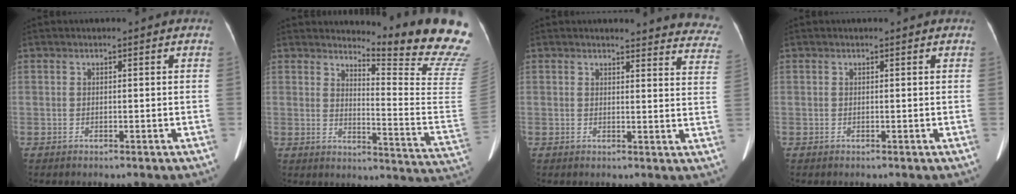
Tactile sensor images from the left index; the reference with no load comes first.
{"total": 17.3, "force": [16.3, -1.3, 5.7], "torque": [-0.086, -0.156, 0.182]}
{"total": 16.6, "force": [16.1, 2.8, 3.3], "torque": [0.001, -0.083, 0.145]}
{"total": 1.1, "force": [1.1, 0.1, 0.3], "torque": [-0.013, 0.006, 0.009]}